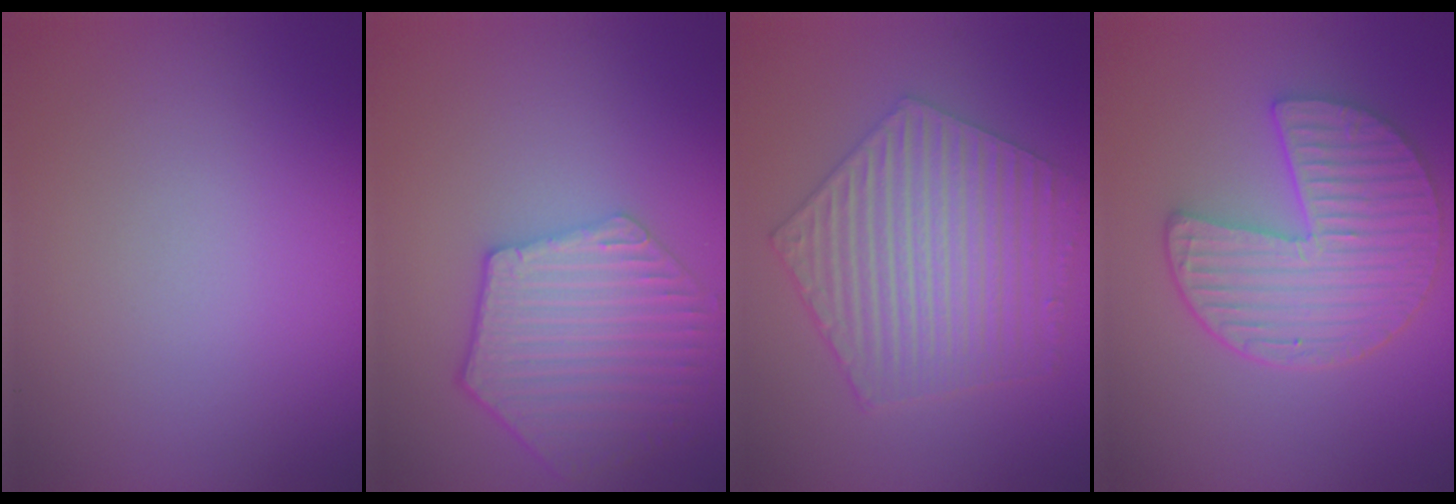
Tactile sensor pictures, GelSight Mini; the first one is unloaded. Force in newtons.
{"total": 5.8, "press": 4.6, "slide": 3.5}
{"total": 6.3, "press": 4.8, "slide": 4.1}
{"total": 6.0, "press": 4.8, "slide": 3.6}